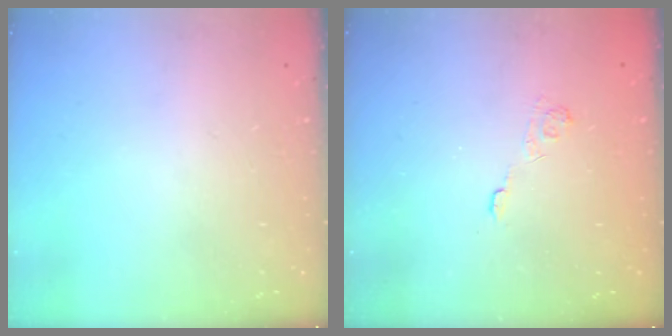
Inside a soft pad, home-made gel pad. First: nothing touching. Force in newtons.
{"total": 2.8, "press": 2.3, "slide": 1.5}